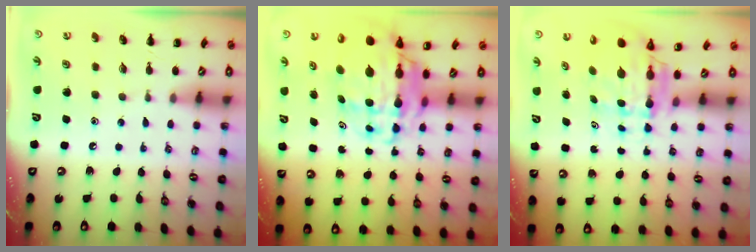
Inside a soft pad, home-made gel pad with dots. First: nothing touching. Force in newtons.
{"total": 12.2, "press": 11.7, "slide": 3.5}
{"total": 5.8, "press": 5.3, "slide": 2.3}